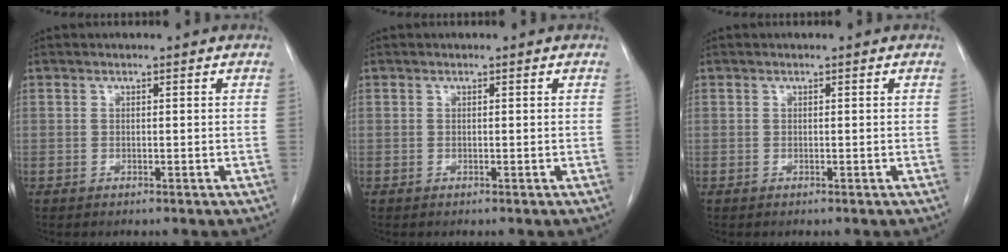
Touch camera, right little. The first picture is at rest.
{"total": 0.0}
{"total": 0.0}